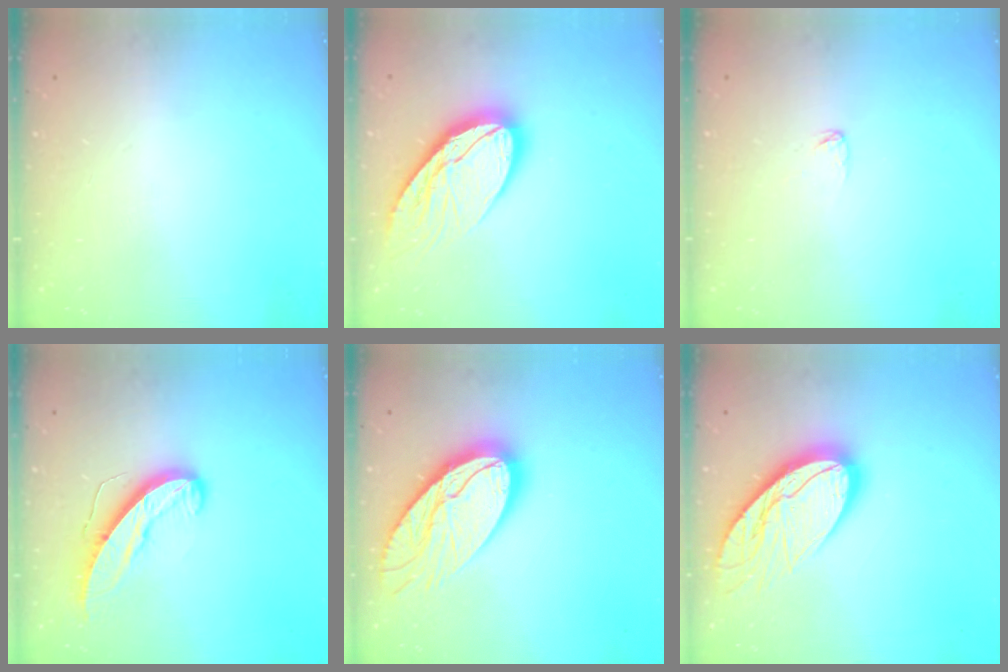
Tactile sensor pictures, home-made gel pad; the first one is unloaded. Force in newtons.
{"total": 16.7, "press": 16.7, "slide": 1.2}
{"total": 2.9, "press": 2.9, "slide": 0.1}
{"total": 9.8, "press": 9.8, "slide": 0.4}
{"total": 21.4, "press": 21.3, "slide": 2.0}
{"total": 16.8, "press": 16.7, "slide": 1.4}